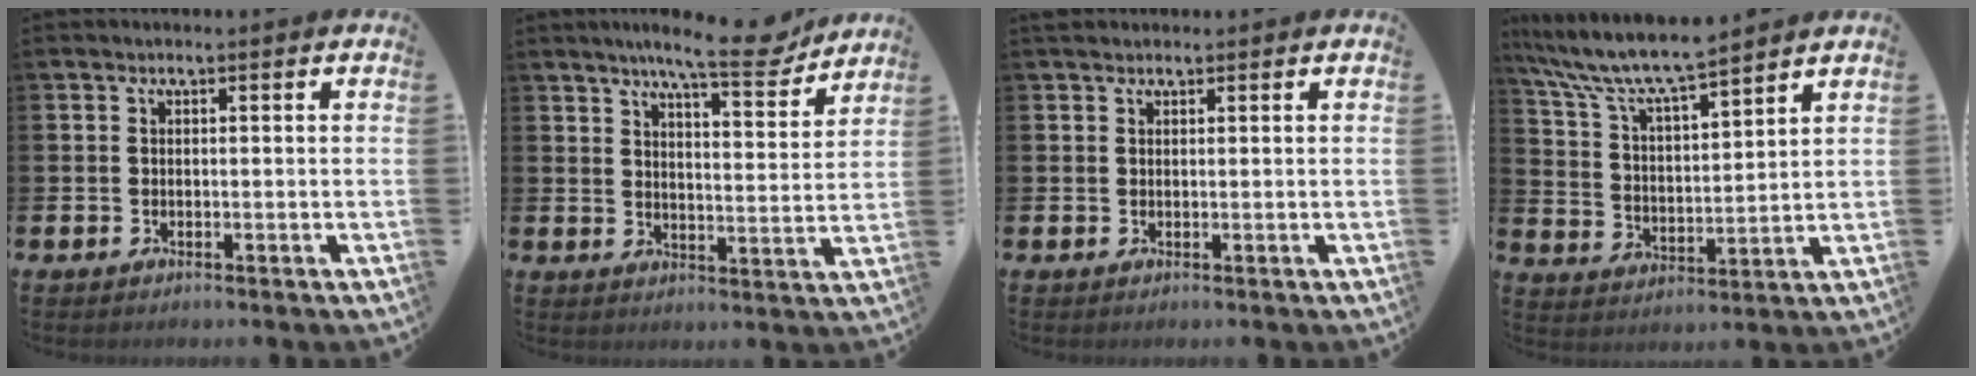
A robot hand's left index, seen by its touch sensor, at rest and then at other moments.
{"total": 9.2, "force": [8.0, 0.9, 4.5], "torque": [-0.079, -0.042, 0.135]}
{"total": 1.2, "force": [1.1, 0.4, 0.1], "torque": [0.005, 0.001, 0.018]}
{"total": 8.9, "force": [8.1, 1.1, 3.4], "torque": [-0.103, -0.047, 0.143]}